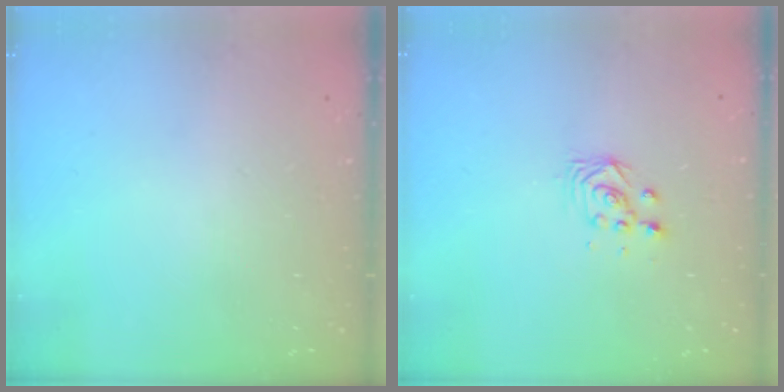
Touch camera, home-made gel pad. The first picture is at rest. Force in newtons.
{"total": 3.0, "press": 2.9, "slide": 0.3}